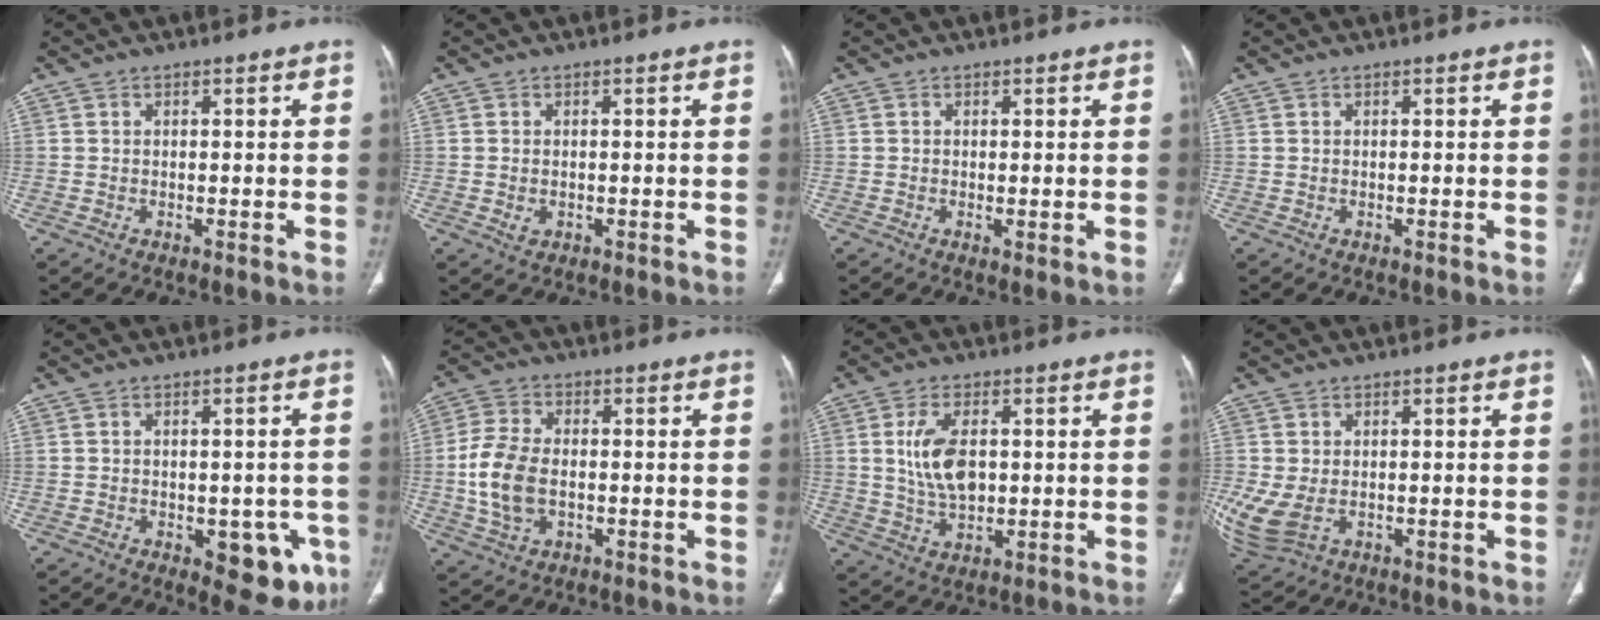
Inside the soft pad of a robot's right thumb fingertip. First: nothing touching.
{"total": 1.7, "force": [-0.2, 1.3, 1.1], "torque": [-0.020, 0.003, 0.001]}
{"total": 1.1, "force": [-0.1, 0.4, 1.0], "torque": [-0.023, -0.007, -0.001]}
{"total": 0.0}
{"total": 10.0, "force": [-3.6, 5.3, 7.6], "torque": [-0.054, 0.002, -0.036]}
{"total": 10.1, "force": [-1.2, 6.4, 7.8], "torque": [-0.164, 0.009, -0.024]}
{"total": 8.9, "force": [1.2, 5.0, 7.2], "torque": [-0.136, -0.005, 0.030]}
{"total": 9.6, "force": [-1.3, 6.8, 6.7], "torque": [-0.181, -0.009, -0.005]}